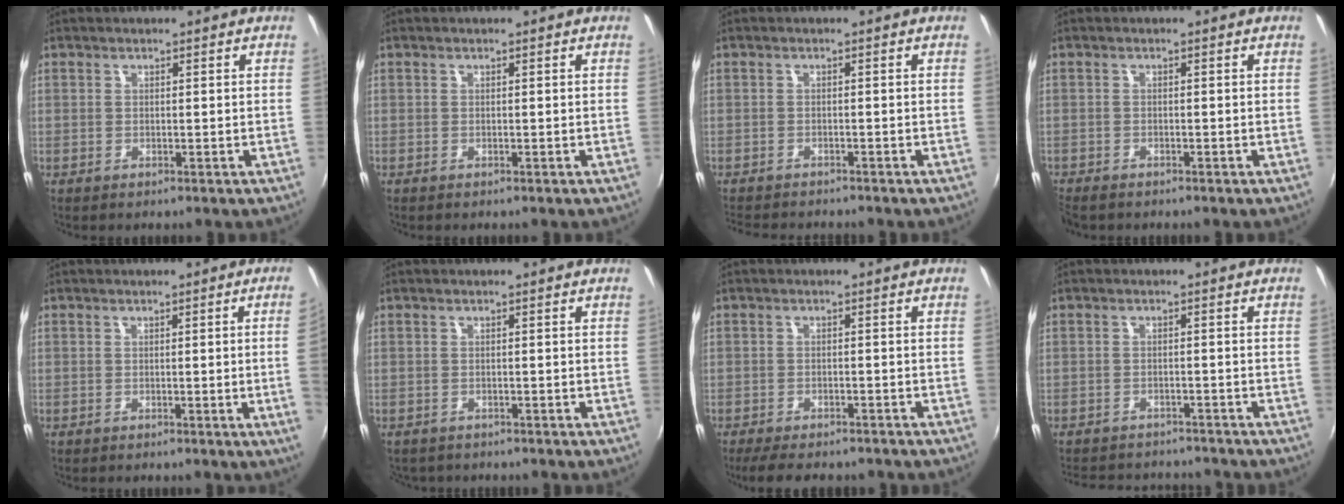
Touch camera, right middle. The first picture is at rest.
{"total": 0.0}
{"total": 5.4, "force": [-5.1, 0.9, 1.6], "torque": [-0.046, -0.016, -0.083]}
{"total": 2.4, "force": [-2.1, 0.8, 0.6], "torque": [-0.023, -0.011, -0.043]}
{"total": 3.8, "force": [0.0, -2.0, 3.2], "torque": [-0.050, -0.011, 0.006]}
{"total": 2.6, "force": [-2.1, 1.4, 0.5], "torque": [-0.014, -0.011, -0.032]}
{"total": 9.3, "force": [-7.7, 2.7, 4.5], "torque": [-0.101, -0.025, -0.116]}
{"total": 10.6, "force": [-9.6, 3.2, 3.2], "torque": [-0.080, -0.002, -0.136]}